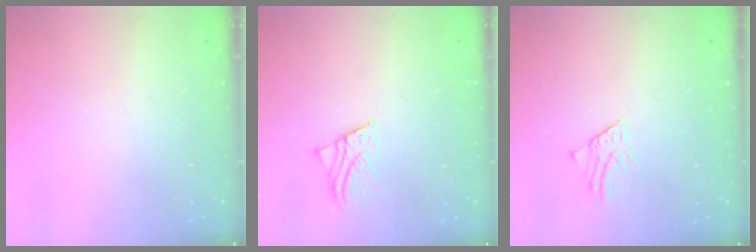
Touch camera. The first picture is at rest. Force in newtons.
{"total": 2.3, "press": 2.3, "slide": 0.1}
{"total": 1.6, "press": 1.6, "slide": 0.0}